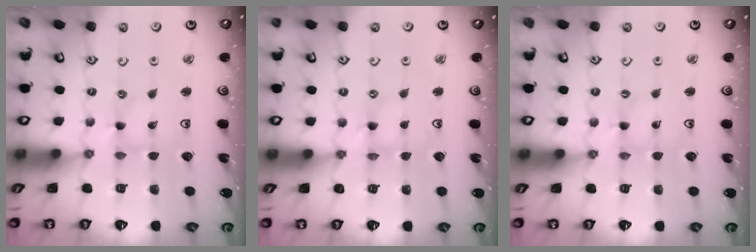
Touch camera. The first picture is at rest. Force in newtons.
{"total": 0.0}
{"total": 0.0}